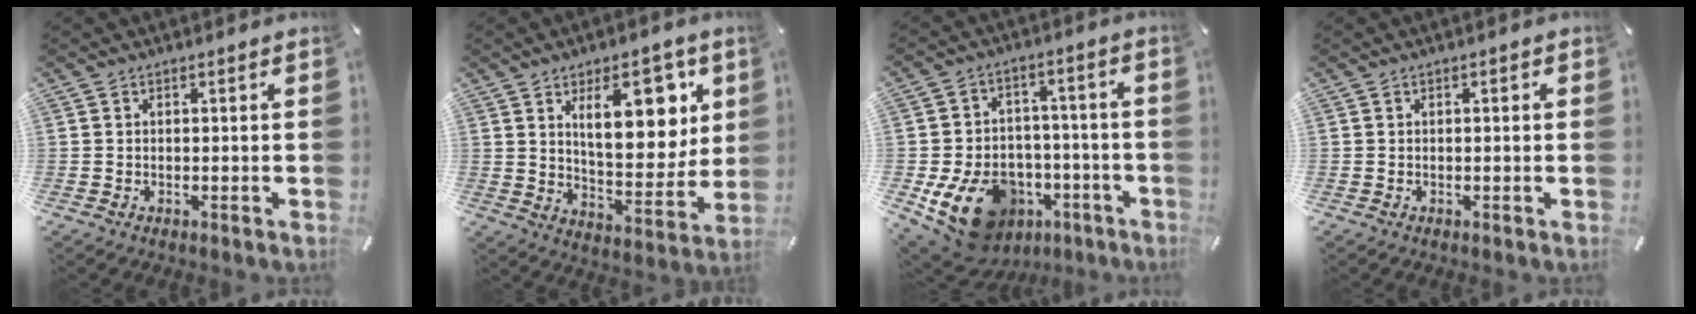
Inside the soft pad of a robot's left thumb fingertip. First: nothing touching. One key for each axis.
{"total": 17.3, "fx": 7.6, "fy": 8.4, "fz": 13.0, "tx": -0.168, "ty": -0.030, "tz": 0.121}
{"total": 15.9, "fx": -6.5, "fy": 11.8, "fz": 8.3, "tx": -0.151, "ty": 0.035, "tz": -0.095}
{"total": 0.5, "fx": -0.1, "fy": 0.2, "fz": 0.5, "tx": -0.009, "ty": 0.000, "tz": -0.002}